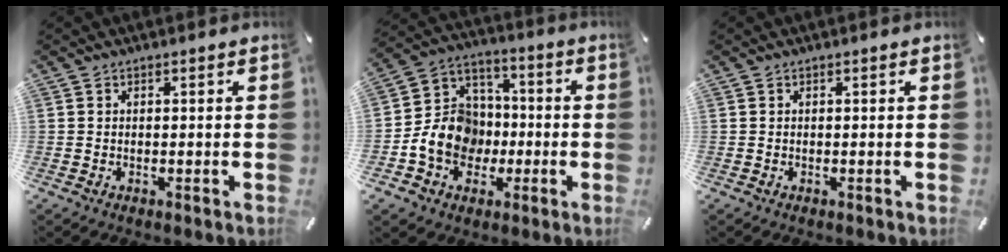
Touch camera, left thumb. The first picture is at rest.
{"total": 13.5, "force": [-3.7, 11.6, 5.7], "torque": [-0.117, 0.024, -0.063]}
{"total": 0.0}